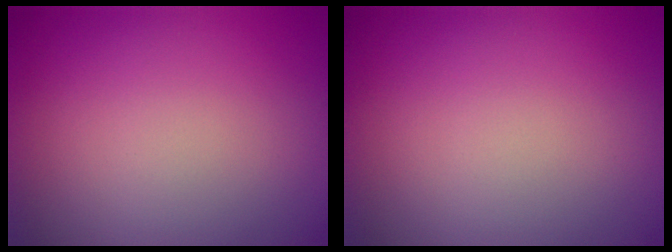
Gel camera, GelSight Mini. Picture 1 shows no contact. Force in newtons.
{"total": 0.0}